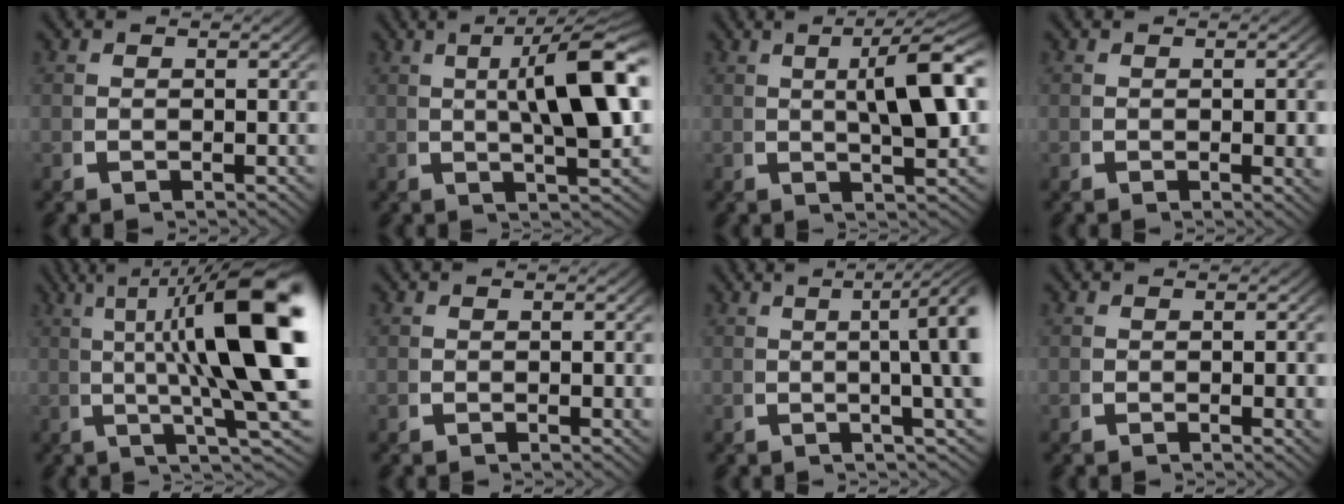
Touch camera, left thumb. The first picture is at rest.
{"total": 10.4, "force": [1.7, 3.2, 9.8], "torque": [-0.132, 0.011, 0.023]}
{"total": 7.5, "force": [1.4, 2.1, 7.1], "torque": [-0.103, 0.012, 0.020]}
{"total": 1.5, "force": [0.1, 0.5, 1.4], "torque": [-0.023, -0.005, 0.000]}
{"total": 14.5, "force": [2.6, 5.2, 13.3], "torque": [-0.181, -0.013, 0.035]}
{"total": 0.6, "force": [0.2, 0.3, 0.5], "torque": [-0.008, -0.003, 0.002]}
{"total": 10.0, "force": [2.6, 3.8, 8.9], "torque": [-0.090, 0.033, 0.017]}
{"total": 1.0, "force": [0.1, 0.3, 0.9], "torque": [-0.015, -0.003, 0.000]}